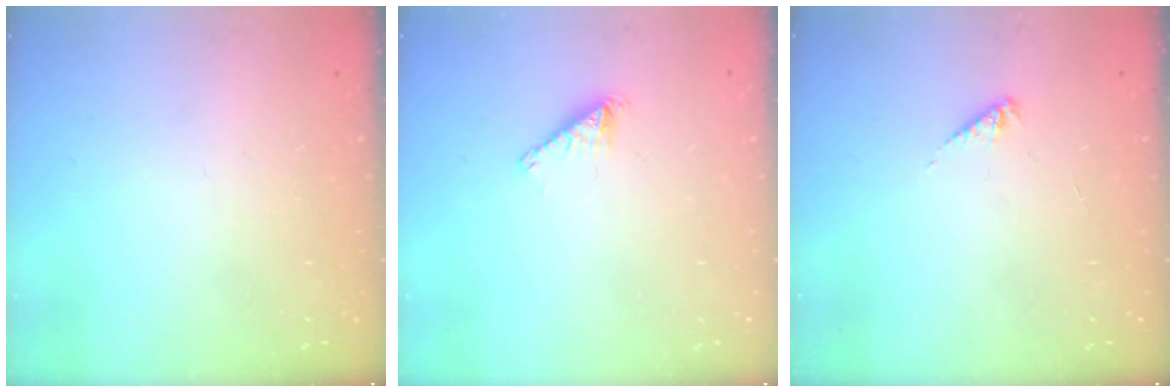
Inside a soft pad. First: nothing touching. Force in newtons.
{"total": 2.1, "press": 2.0, "slide": 0.3}
{"total": 2.0, "press": 1.9, "slide": 0.5}